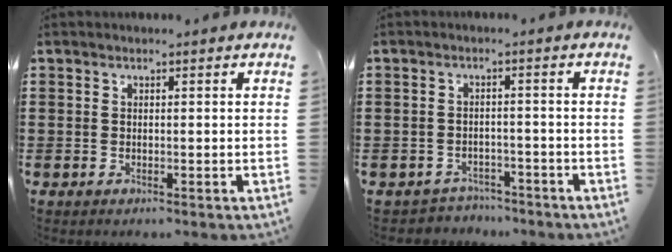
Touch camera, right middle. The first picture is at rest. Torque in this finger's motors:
{"motor_torque": [-0.02, 0.07, -0.14, 0.00]}